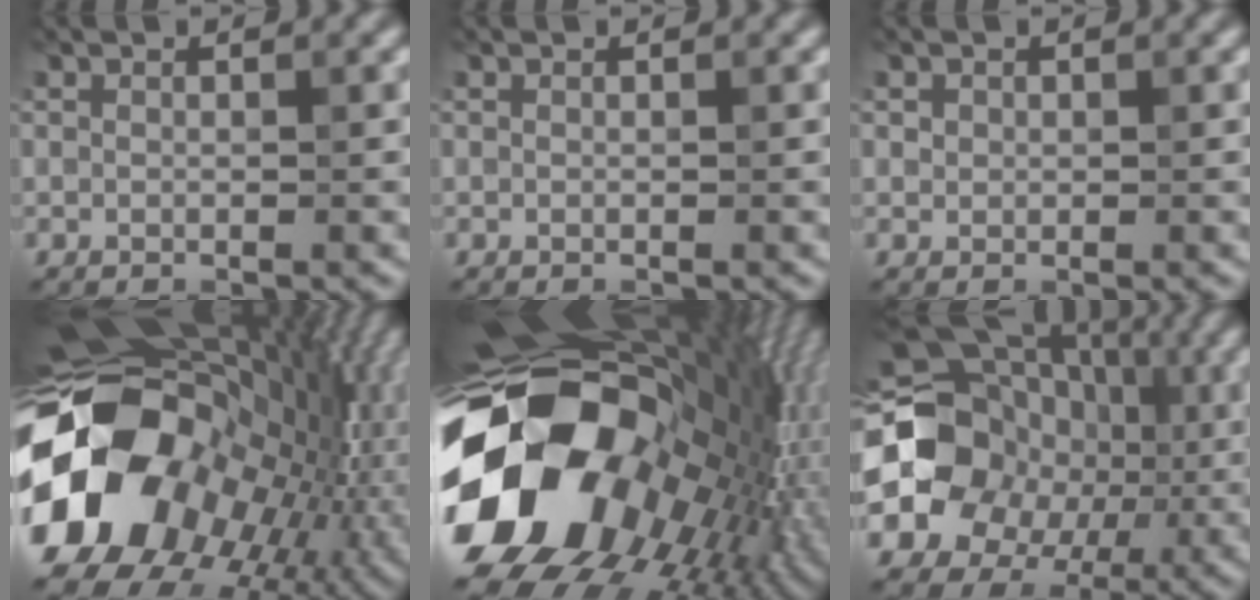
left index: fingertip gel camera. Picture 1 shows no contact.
{"total": 0.0}
{"total": 0.7, "force": [0.3, 0.6, 0.1], "torque": [0.003, -0.003, 0.004]}
{"total": 21.4, "force": [-3.2, 16.6, 13.2], "torque": [-0.287, -0.043, -0.044]}
{"total": 21.0, "force": [-1.8, 15.2, 14.3], "torque": [-0.296, -0.045, -0.011]}
{"total": 17.3, "force": [-1.6, 15.6, 7.2], "torque": [-0.152, 0.003, -0.052]}